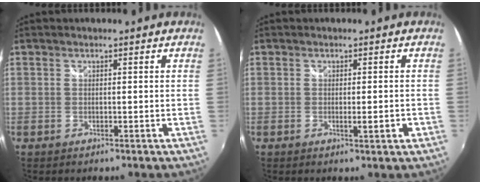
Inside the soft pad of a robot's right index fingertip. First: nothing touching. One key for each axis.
{"total": 2.7, "fx": -0.7, "fy": 0.3, "fz": 2.6, "tx": -0.039, "ty": -0.004, "tz": -0.009}